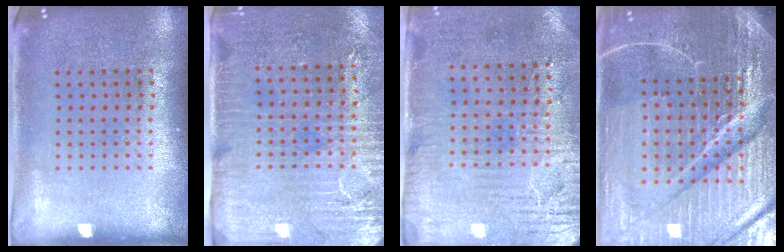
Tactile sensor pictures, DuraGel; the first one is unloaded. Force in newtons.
{"total": 3.2, "press": 2.8, "slide": 1.6}
{"total": 3.1, "press": 2.6, "slide": 1.8}
{"total": 6.6, "press": 5.8, "slide": 3.1}